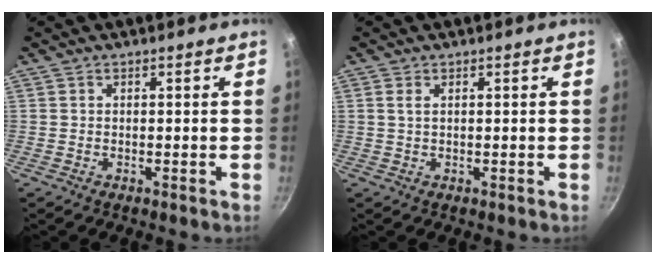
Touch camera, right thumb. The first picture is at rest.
{"total": 1.3, "force": [0.5, 0.7, 1.0], "torque": [-0.020, 0.001, 0.010]}